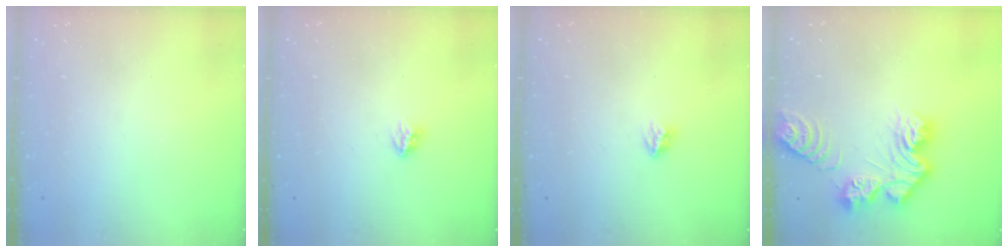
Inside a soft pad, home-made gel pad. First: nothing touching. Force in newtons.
{"total": 3.0, "press": 2.9, "slide": 0.4}
{"total": 3.0, "press": 2.9, "slide": 0.4}
{"total": 13.2, "press": 13.2, "slide": 1.2}